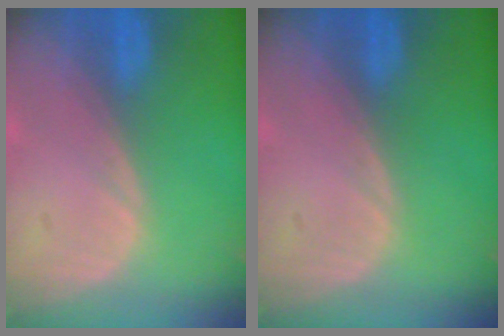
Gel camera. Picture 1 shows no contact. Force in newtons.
{"total": 0.0}